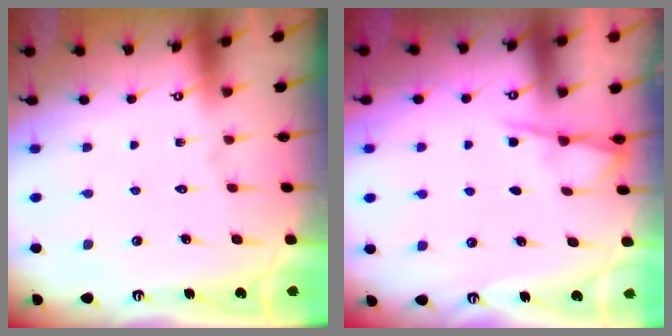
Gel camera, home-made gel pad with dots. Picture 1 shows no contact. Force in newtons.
{"total": 3.4, "press": 3.4, "slide": 0.5}